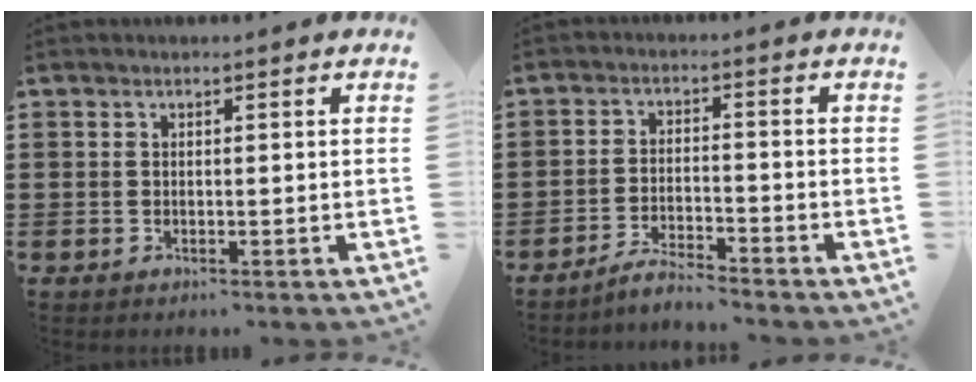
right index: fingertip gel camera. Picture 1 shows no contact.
{"total": 3.6, "force": [-3.5, 0.0, 0.8], "torque": [-0.024, 0.003, -0.074]}